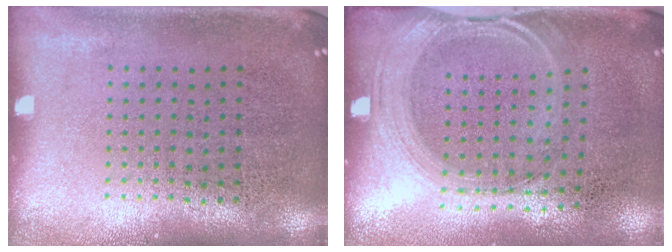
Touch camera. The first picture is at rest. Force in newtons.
{"total": 1.5, "press": 1.3, "slide": 0.8}